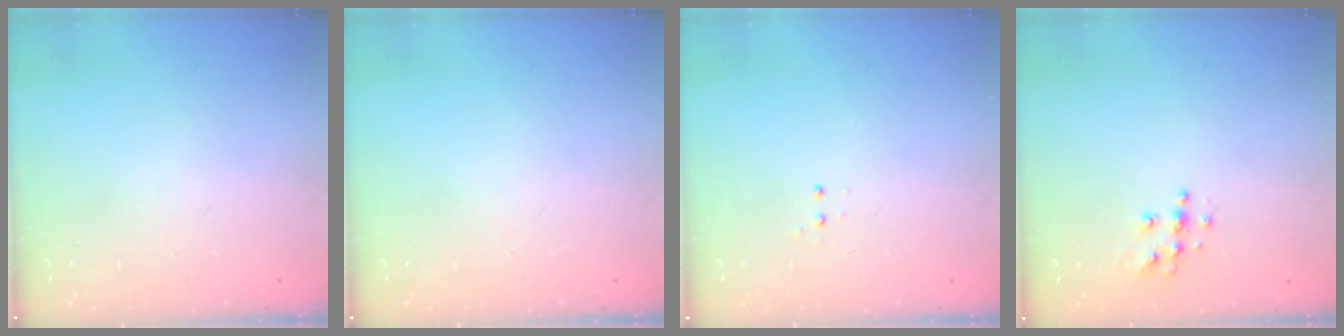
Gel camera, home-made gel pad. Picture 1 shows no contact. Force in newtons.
{"total": 0.0}
{"total": 3.3, "press": 3.2, "slide": 0.7}
{"total": 6.4, "press": 6.4, "slide": 0.2}